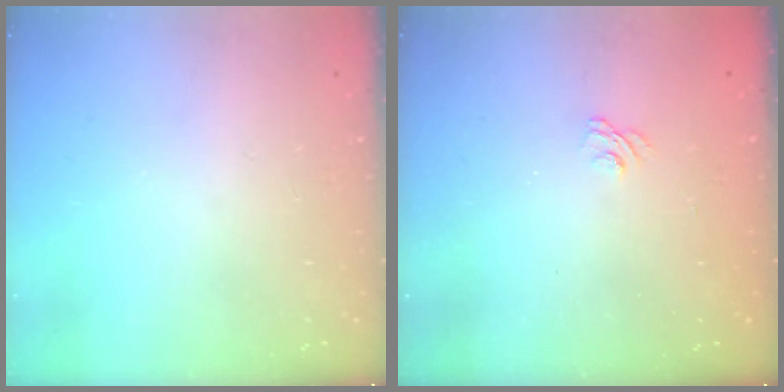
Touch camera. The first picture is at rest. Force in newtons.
{"total": 1.6, "press": 1.0, "slide": 1.2}